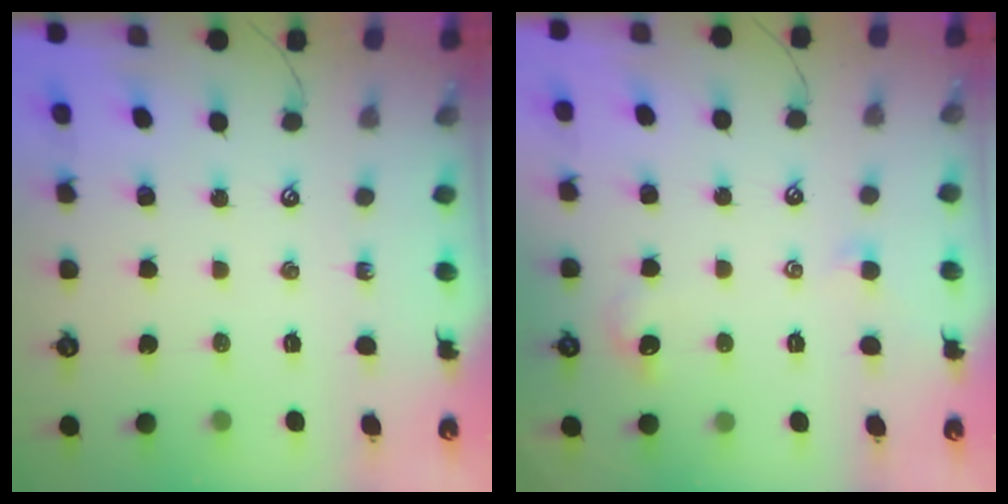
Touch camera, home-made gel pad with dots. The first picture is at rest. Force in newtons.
{"total": 1.7, "press": 1.6, "slide": 0.6}